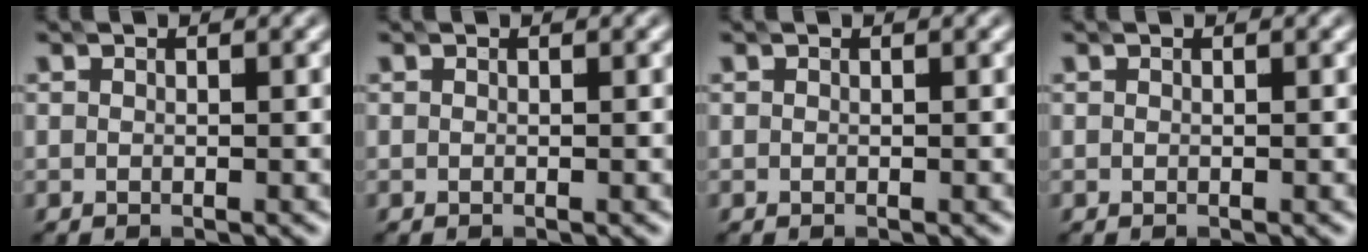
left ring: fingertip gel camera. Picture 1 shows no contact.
{"total": 0.0}
{"total": 0.0}
{"total": 0.0}